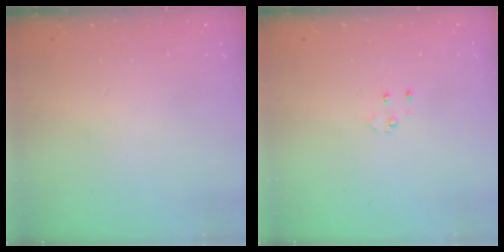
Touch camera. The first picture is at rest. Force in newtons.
{"total": 3.3, "press": 3.2, "slide": 0.4}